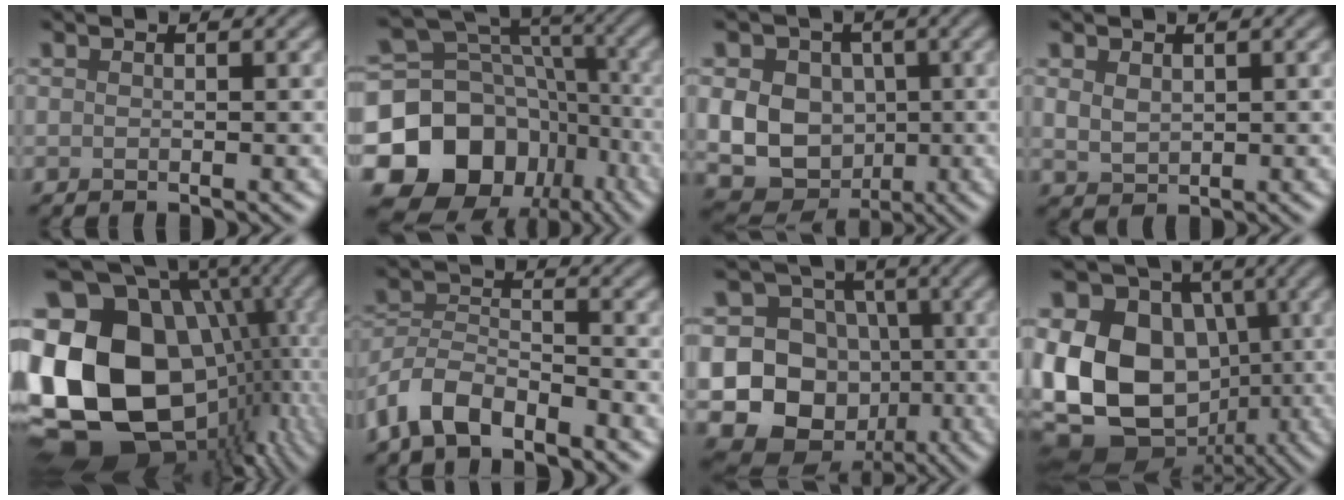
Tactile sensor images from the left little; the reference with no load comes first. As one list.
[{"total": 14.2, "force": [-6.0, 11.4, 6.2], "torque": [-0.127, 0.016, -0.112]}, {"total": 12.4, "force": [0.2, 11.0, 5.9], "torque": [-0.105, 0.012, -0.013]}, {"total": 1.9, "force": [0.7, 1.3, 1.2], "torque": [-0.027, -0.003, 0.019]}, {"total": 21.7, "force": [-1.4, 16.7, 13.9], "torque": [-0.308, -0.018, 0.000]}, {"total": 5.5, "force": [-4.3, 2.2, 2.6], "torque": [-0.045, 0.001, -0.092]}, {"total": 19.0, "force": [-4.7, 17.5, 5.7], "torque": [-0.151, -0.015, -0.098]}, {"total": 16.7, "force": [-1.4, 12.9, 10.4], "torque": [-0.202, 0.008, -0.034]}]